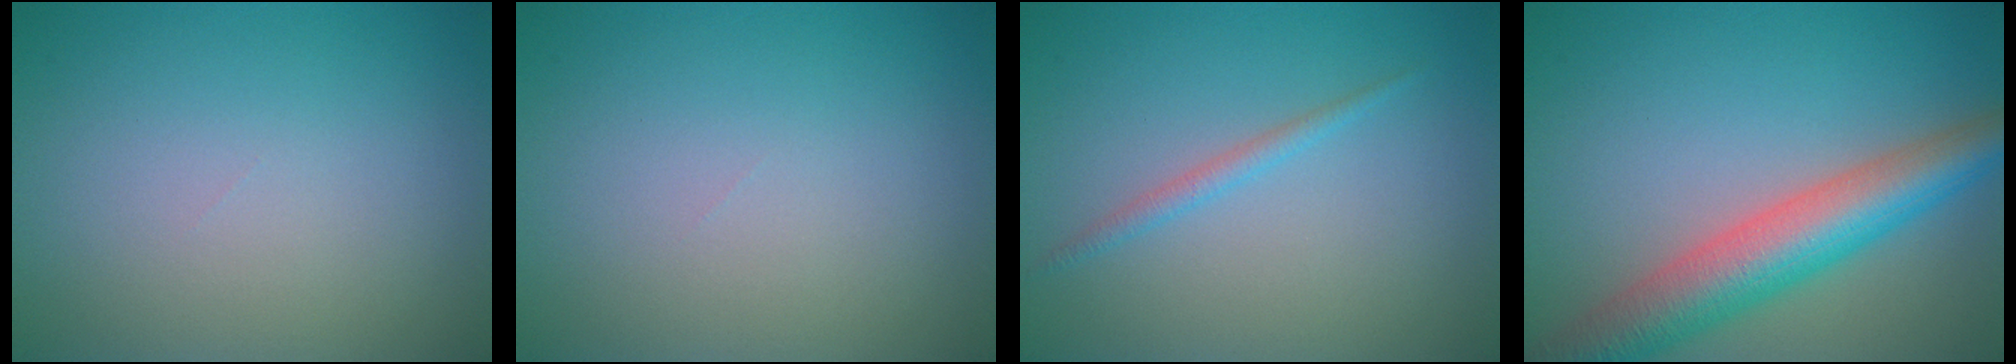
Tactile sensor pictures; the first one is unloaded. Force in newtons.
{"total": 0.0}
{"total": 1.2, "press": 1.2, "slide": 0.1}
{"total": 7.7, "press": 7.7, "slide": 0.3}